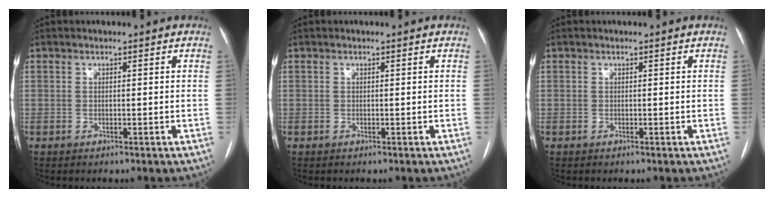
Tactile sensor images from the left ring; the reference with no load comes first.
{"total": 0.0}
{"total": 0.0}